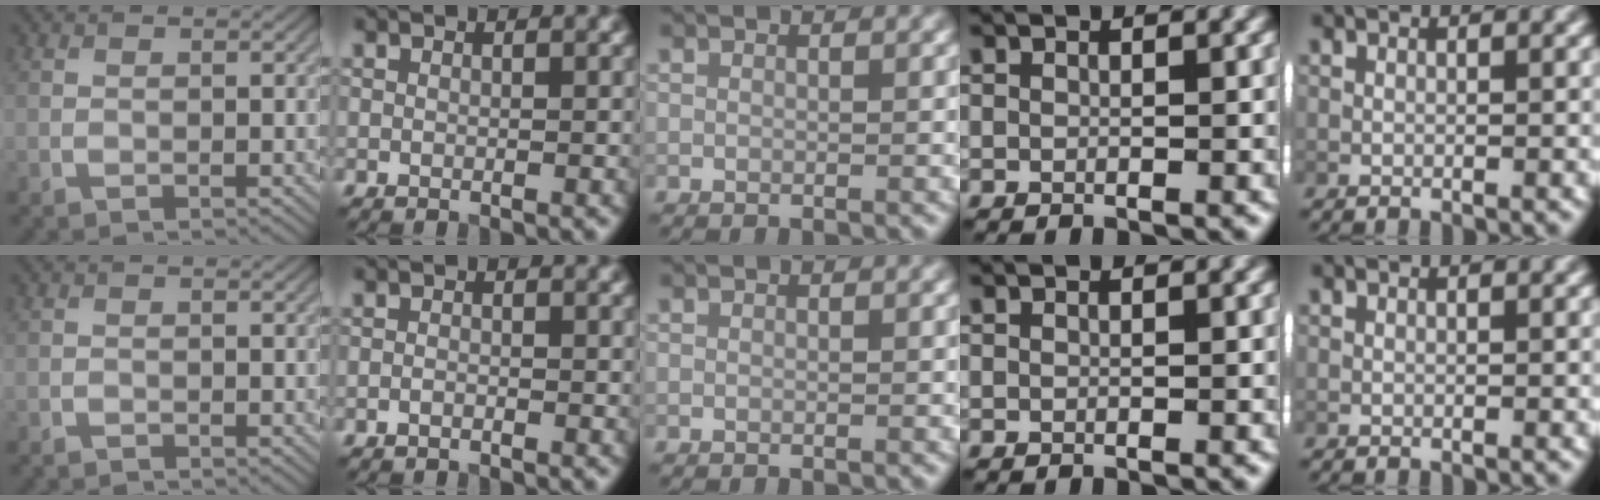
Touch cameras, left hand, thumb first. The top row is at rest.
{"thumb": {"total": 0.6, "force": [-0.6, 0.0, 0.0], "torque": [0.001, -0.001, -0.013]}, "index": {"total": 0.6, "force": [-0.5, 0.2, 0.3], "torque": [-0.006, 0.000, -0.011]}}